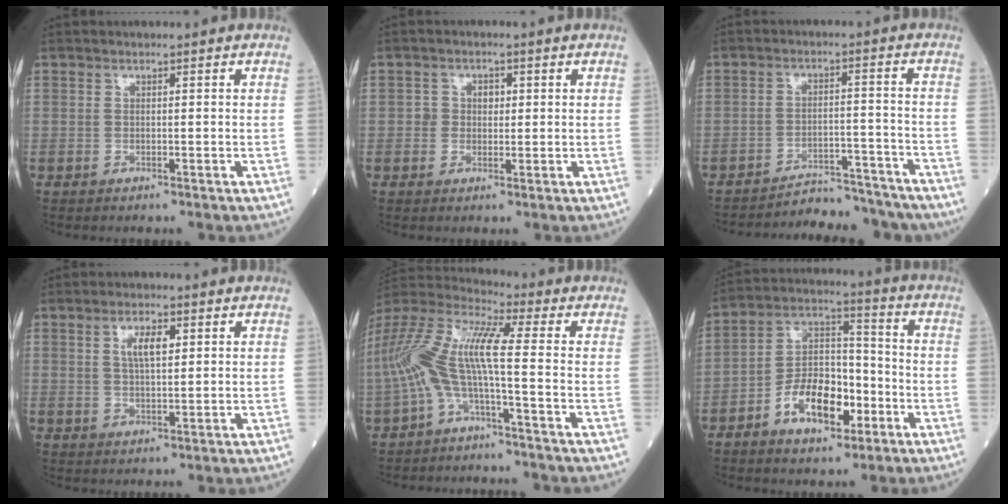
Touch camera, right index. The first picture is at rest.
{"total": 2.5, "force": [0.3, 2.1, 1.3], "torque": [-0.015, 0.008, 0.003]}
{"total": 10.9, "force": [-10.6, 2.3, 1.0], "torque": [-0.001, 0.024, -0.148]}
{"total": 4.2, "force": [1.5, 1.2, 3.7], "torque": [-0.072, 0.006, 0.027]}
{"total": 11.4, "force": [-2.5, 1.3, 11.1], "torque": [-0.244, 0.036, -0.059]}
{"total": 11.3, "force": [-5.1, 5.6, 8.3], "torque": [-0.157, 0.019, -0.088]}